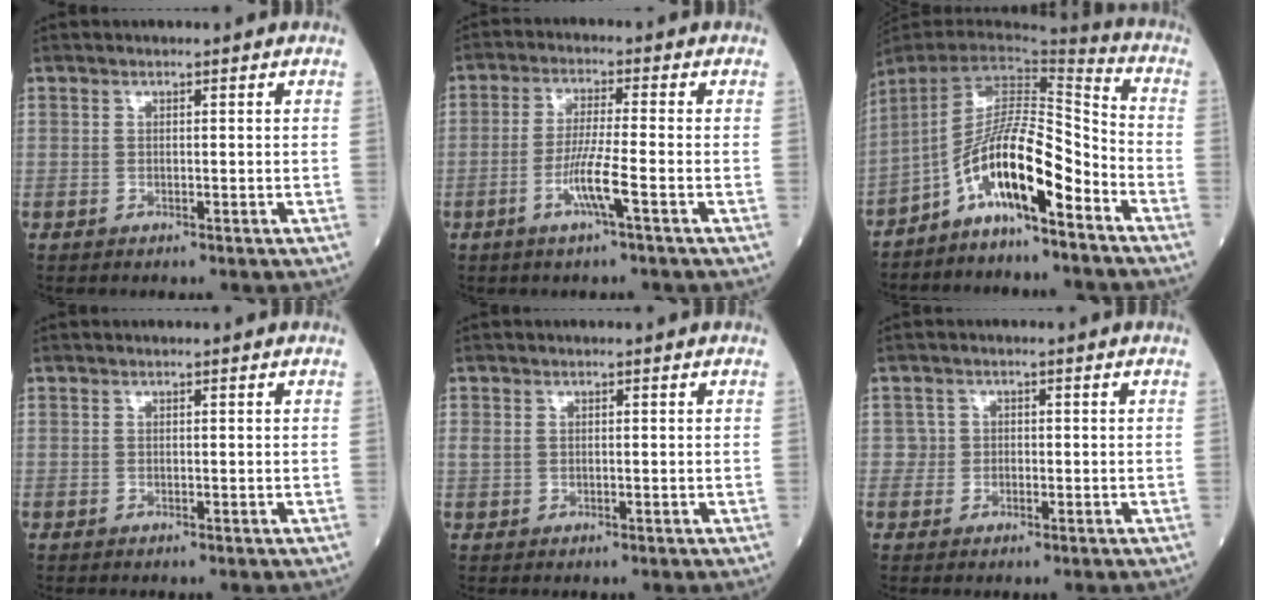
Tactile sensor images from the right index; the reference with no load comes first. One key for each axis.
{"total": 5.9, "fx": -2.4, "fy": -0.6, "fz": 5.3, "tx": -0.103, "ty": -0.008, "tz": -0.049}
{"total": 13.0, "fx": -7.1, "fy": 2.3, "fz": 10.6, "tx": -0.190, "ty": 0.022, "tz": -0.127}
{"total": 0.0}
{"total": 1.3, "fx": 0.2, "fy": 0.9, "fz": 0.9, "tx": -0.027, "ty": 0.010, "tz": 0.009}
{"total": 1.6, "fx": -0.3, "fy": 1.6, "fz": -0.1, "tx": 0.012, "ty": 0.008, "tz": -0.011}